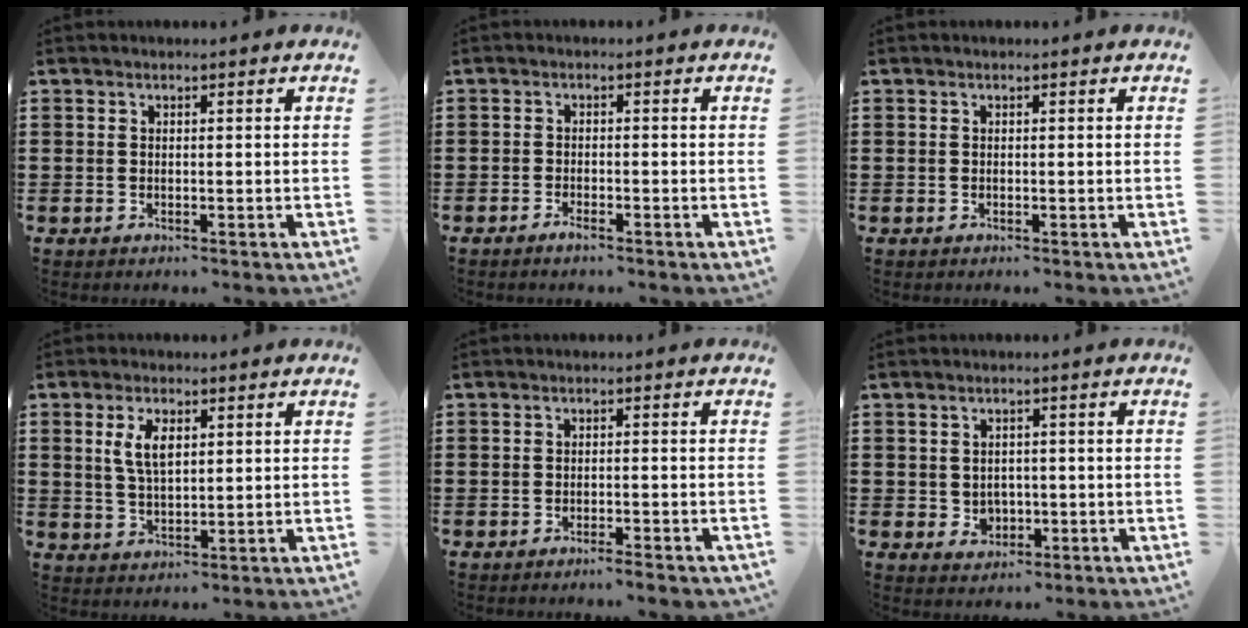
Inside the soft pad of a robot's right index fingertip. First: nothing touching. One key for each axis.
{"total": 1.3, "fx": -1.1, "fy": 0.2, "fz": 0.6, "tx": -0.013, "ty": -0.004, "tz": -0.020}
{"total": 0.0}
{"total": 4.9, "fx": 1.6, "fy": 2.1, "fz": 4.1, "tx": -0.087, "ty": 0.008, "tz": 0.027}
{"total": 1.6, "fx": -1.3, "fy": -0.1, "fz": 0.9, "tx": -0.015, "ty": -0.001, "tz": -0.024}
{"total": 2.1, "fx": 0.1, "fy": 2.0, "fz": 0.7, "tx": -0.013, "ty": 0.005, "tz": -0.004}